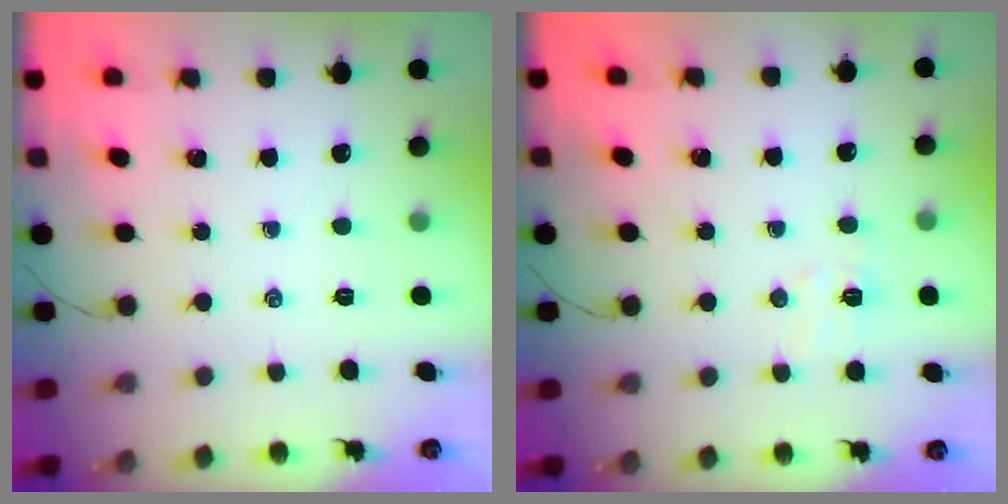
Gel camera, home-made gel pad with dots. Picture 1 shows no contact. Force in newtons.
{"total": 5.4, "press": 5.3, "slide": 0.8}